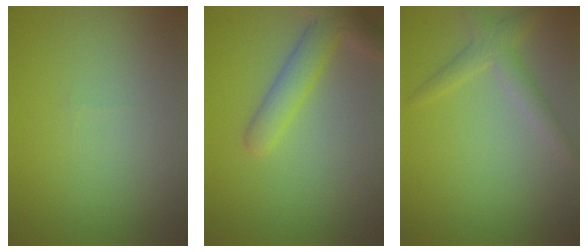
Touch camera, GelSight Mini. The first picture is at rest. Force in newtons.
{"total": 4.3, "press": 4.3, "slide": 0.3}
{"total": 2.4, "press": 2.4, "slide": 0.2}